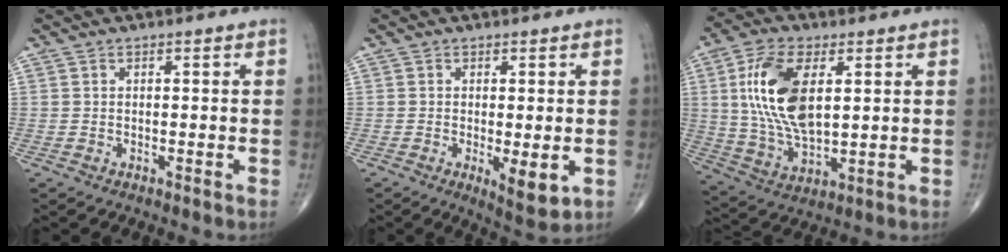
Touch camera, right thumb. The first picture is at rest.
{"total": 5.6, "force": [-1.2, 1.8, 5.2], "torque": [-0.078, -0.018, -0.015]}
{"total": 15.5, "force": [3.6, 7.6, 13.0], "torque": [-0.254, -0.012, 0.073]}